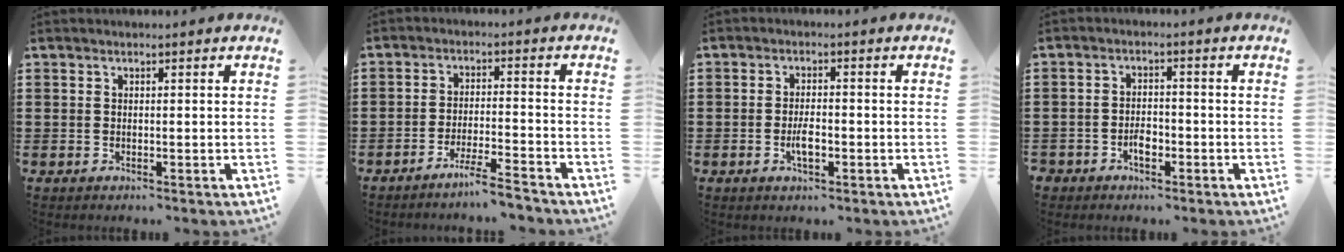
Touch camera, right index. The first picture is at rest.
{"total": 4.9, "force": [-4.5, -0.3, 2.0], "torque": [-0.040, -0.009, -0.087]}
{"total": 3.3, "force": [-1.0, 0.9, 3.0], "torque": [-0.060, -0.005, -0.019]}
{"total": 2.7, "force": [-1.6, 1.4, 1.6], "torque": [-0.034, -0.001, -0.030]}